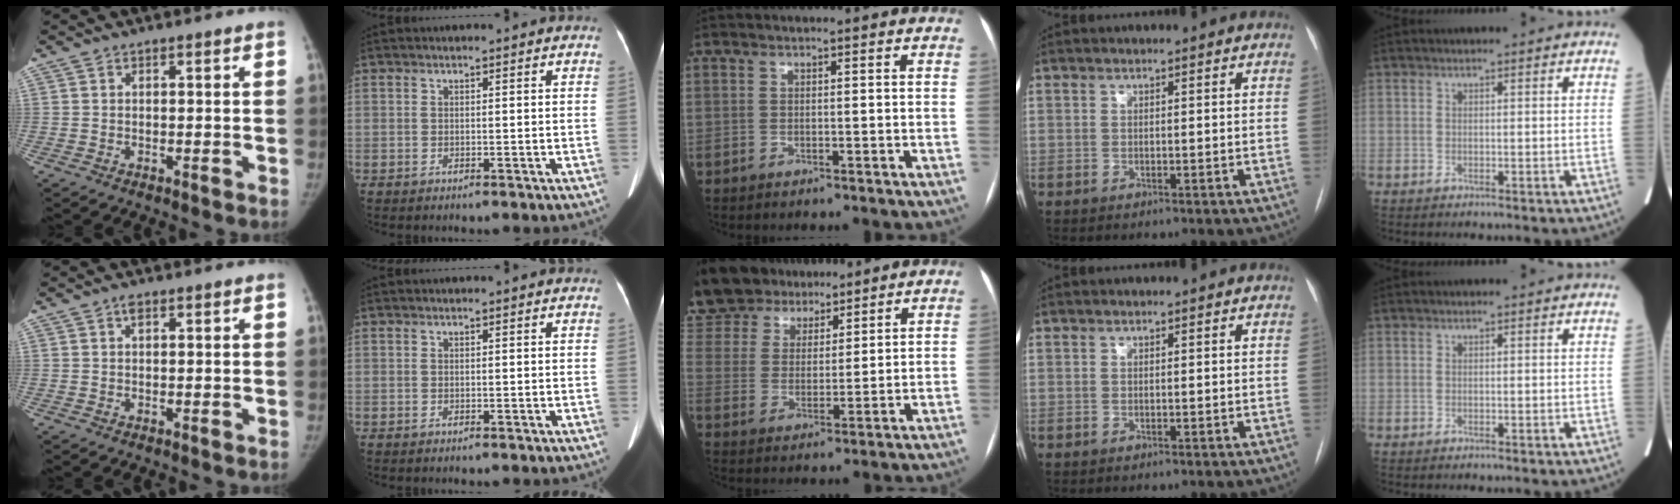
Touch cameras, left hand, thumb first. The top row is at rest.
{"thumb": {"total": 1.4, "force": [0.7, 0.8, 0.9], "torque": [-0.012, 0.002, 0.008]}, "middle": {"total": 19.0, "force": [15.2, 9.3, 6.7], "torque": [-0.169, 0.049, 0.271]}}